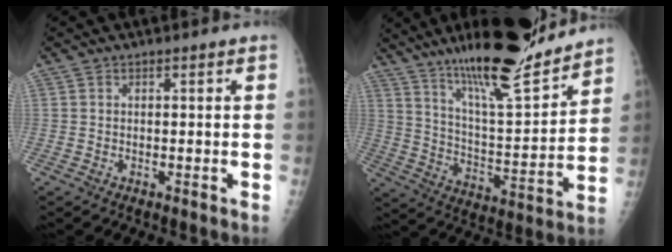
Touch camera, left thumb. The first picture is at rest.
{"total": 21.0, "force": [16.7, 3.4, 12.3], "torque": [-0.174, -0.093, 0.281]}